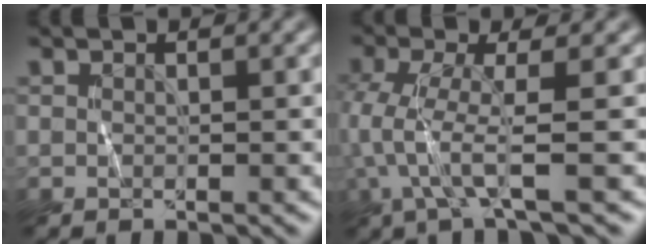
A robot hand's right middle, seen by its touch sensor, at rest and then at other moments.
{"total": 4.3, "force": [-1.4, 0.3, 4.0], "torque": [-0.100, -0.005, -0.030]}